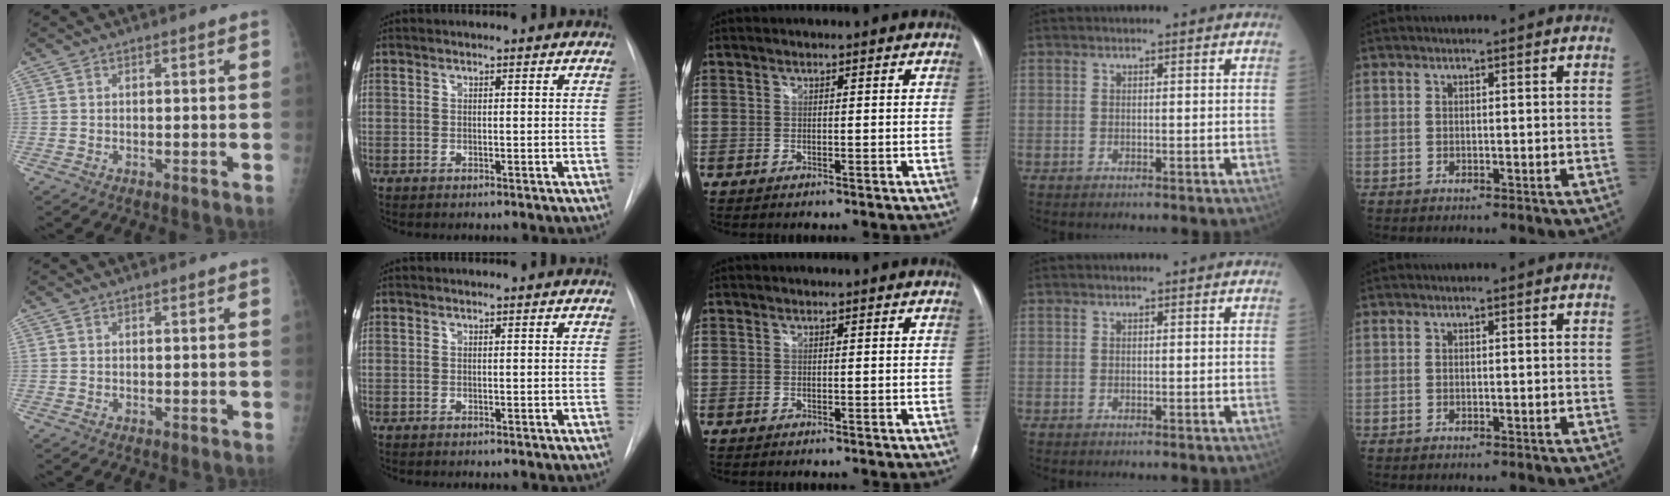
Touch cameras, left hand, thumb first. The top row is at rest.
{}